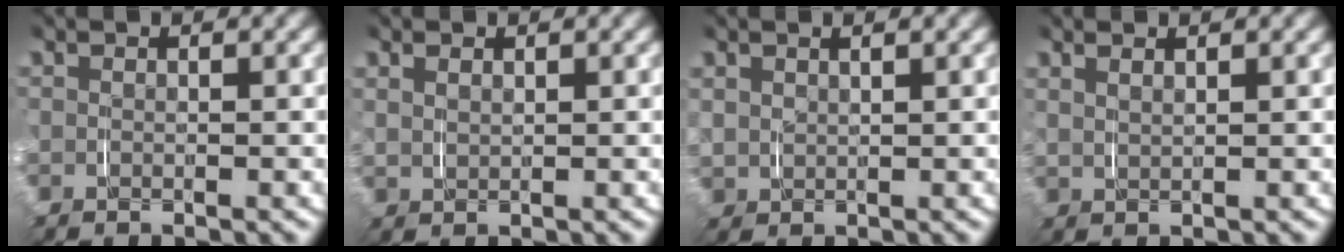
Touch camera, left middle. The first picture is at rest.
{"total": 1.4, "force": [1.0, 0.8, 0.6], "torque": [-0.014, -0.001, 0.024]}
{"total": 2.0, "force": [1.1, 1.5, 0.7], "torque": [-0.031, -0.005, 0.029]}
{"total": 1.5, "force": [1.3, 0.4, 0.7], "torque": [-0.012, 0.003, 0.027]}